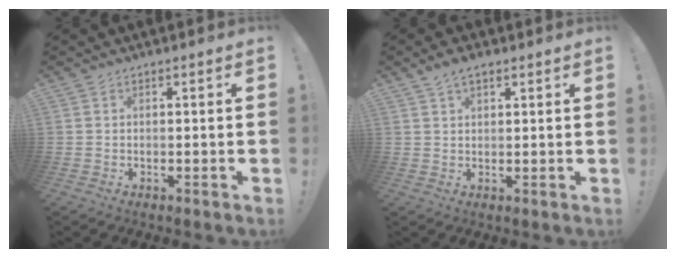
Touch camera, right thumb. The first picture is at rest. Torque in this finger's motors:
{"motor_torque": [0.00, 0.00, 0.00, 0.00, 0.00]}